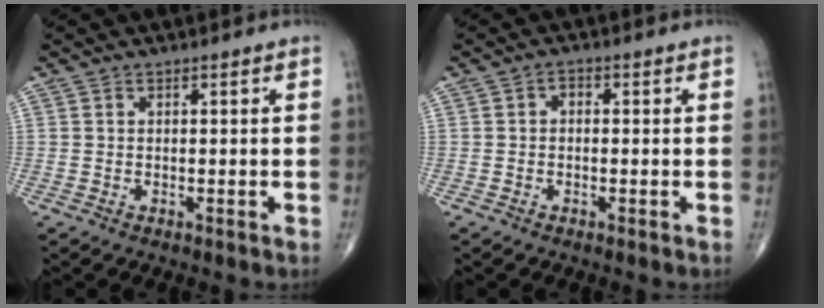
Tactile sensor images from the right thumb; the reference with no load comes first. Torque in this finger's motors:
{"motor_torque": [-0.39, 0.16, -0.02, -0.26, 0.06]}